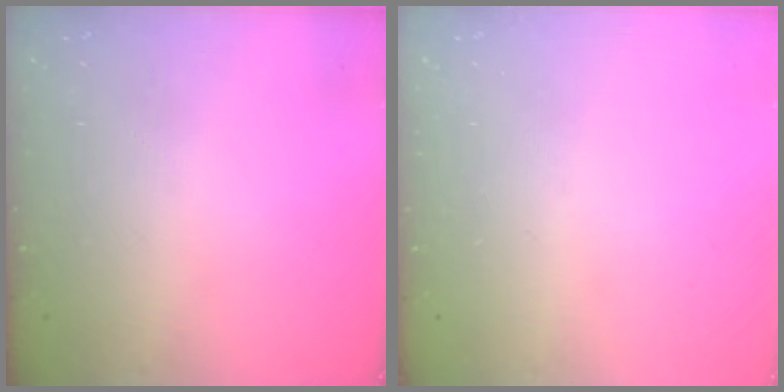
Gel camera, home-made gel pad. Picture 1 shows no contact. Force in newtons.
{"total": 0.0}